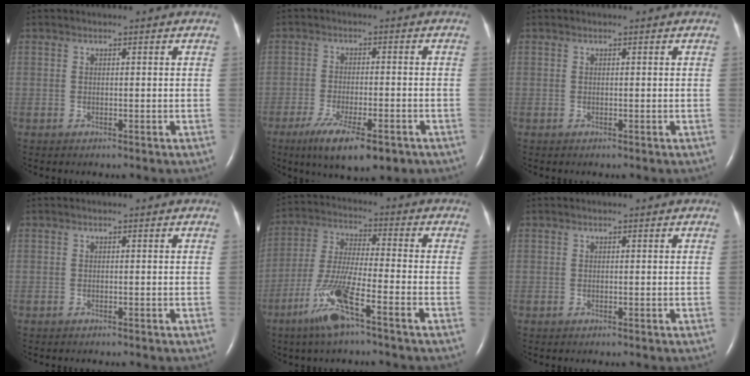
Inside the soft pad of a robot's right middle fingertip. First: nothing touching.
{"total": 11.2, "force": [-7.1, 3.0, 8.2], "torque": [-0.134, -0.021, -0.107]}
{"total": 0.0}
{"total": 0.6, "force": [-0.5, 0.1, 0.3], "torque": [-0.005, -0.001, -0.006]}
{"total": 10.6, "force": [-5.9, 0.3, 8.8], "torque": [-0.188, -0.013, -0.120]}
{"total": 0.0}